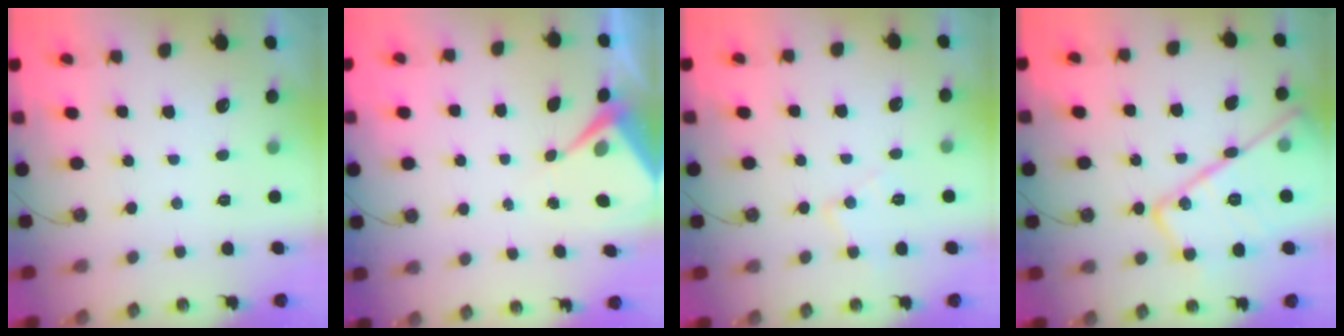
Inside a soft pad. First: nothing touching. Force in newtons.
{"total": 5.3, "press": 5.3, "slide": 0.6}
{"total": 8.0, "press": 8.0, "slide": 0.6}
{"total": 23.7, "press": 23.6, "slide": 2.3}